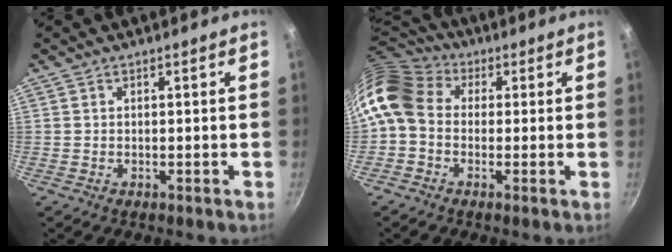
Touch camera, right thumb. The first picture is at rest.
{"total": 12.2, "force": [1.3, 9.7, 7.2], "torque": [-0.138, 0.026, 0.002]}